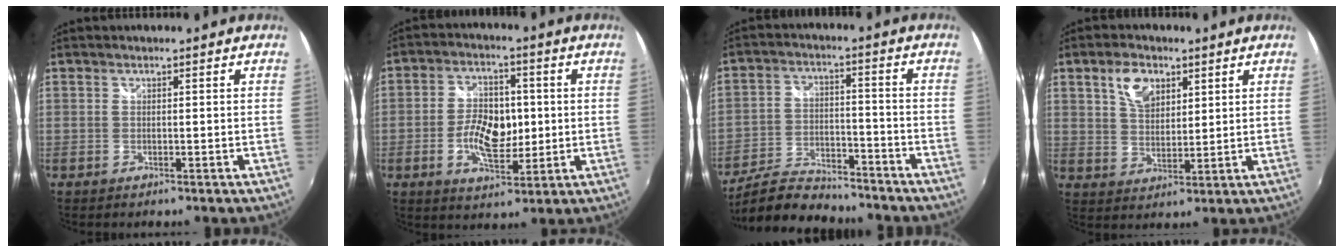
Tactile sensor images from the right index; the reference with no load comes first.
{"total": 9.7, "force": [-0.9, 5.4, 7.9], "torque": [-0.155, 0.004, -0.014]}
{"total": 14.0, "force": [-12.4, 4.5, 5.0], "torque": [-0.123, -0.005, -0.205]}
{"total": 7.1, "force": [3.6, 4.2, 4.5], "torque": [-0.080, 0.012, 0.066]}